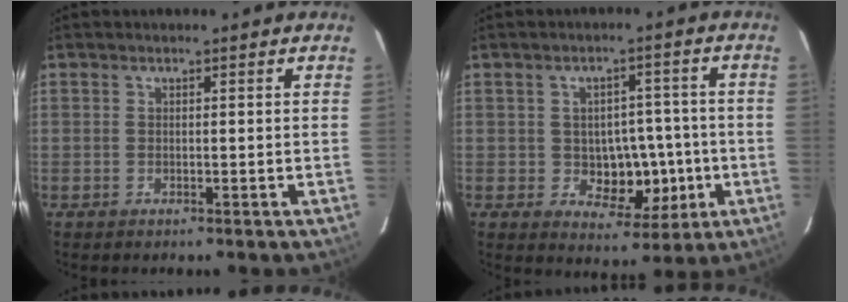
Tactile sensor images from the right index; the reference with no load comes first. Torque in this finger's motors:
{"motor_torque": [0.24, -0.14, 0.12, 0.03]}